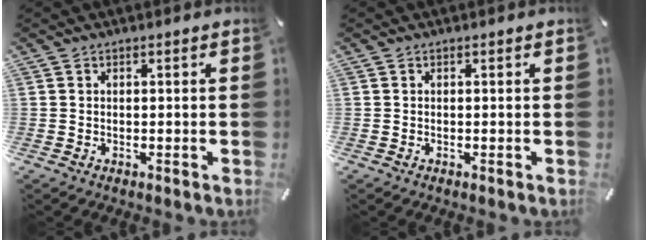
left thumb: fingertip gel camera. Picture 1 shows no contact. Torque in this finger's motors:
{"motor_torque": [0.00, 0.00, 0.03, 0.03, 0.00]}